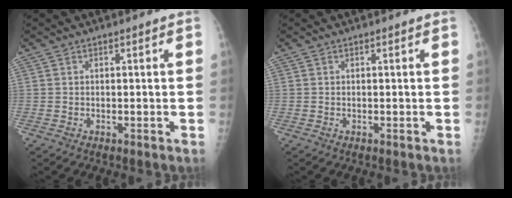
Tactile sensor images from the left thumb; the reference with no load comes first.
{"total": 0.0}